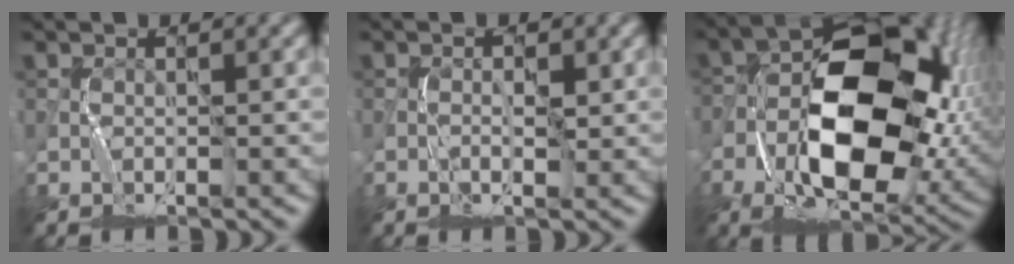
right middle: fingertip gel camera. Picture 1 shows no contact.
{"total": 1.1, "force": [0.1, 0.5, 1.0], "torque": [-0.014, 0.001, 0.000]}
{"total": 15.6, "force": [-3.0, 8.9, 12.5], "torque": [-0.185, -0.007, -0.053]}